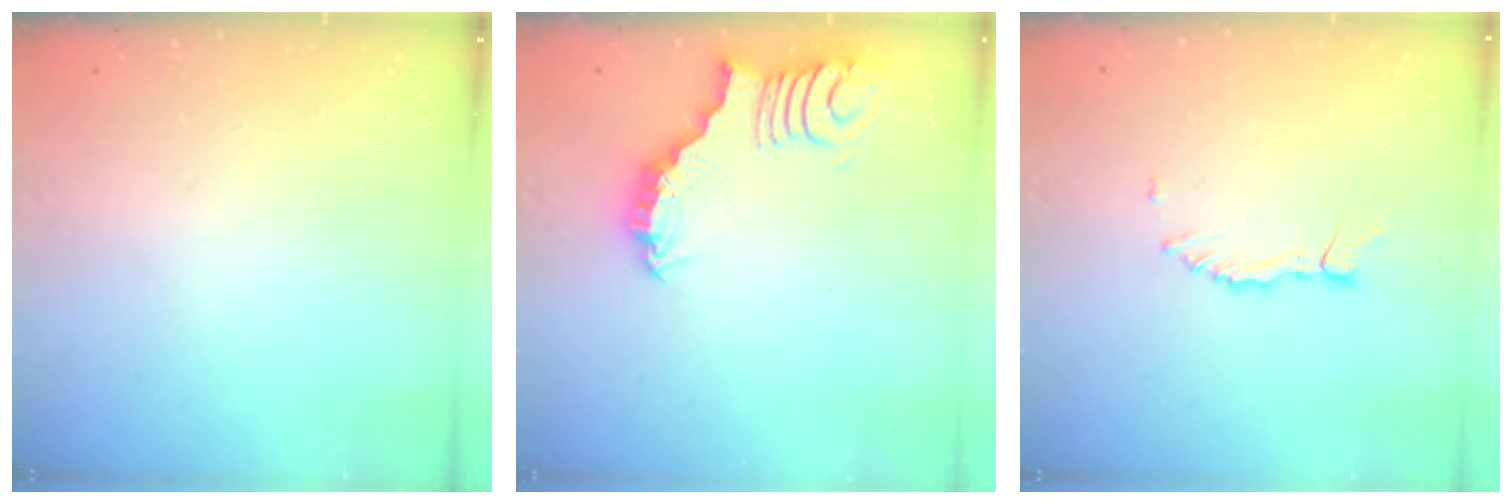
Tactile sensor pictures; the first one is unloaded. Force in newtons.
{"total": 2.9, "press": 2.9, "slide": 0.4}
{"total": 2.7, "press": 2.7, "slide": 0.3}